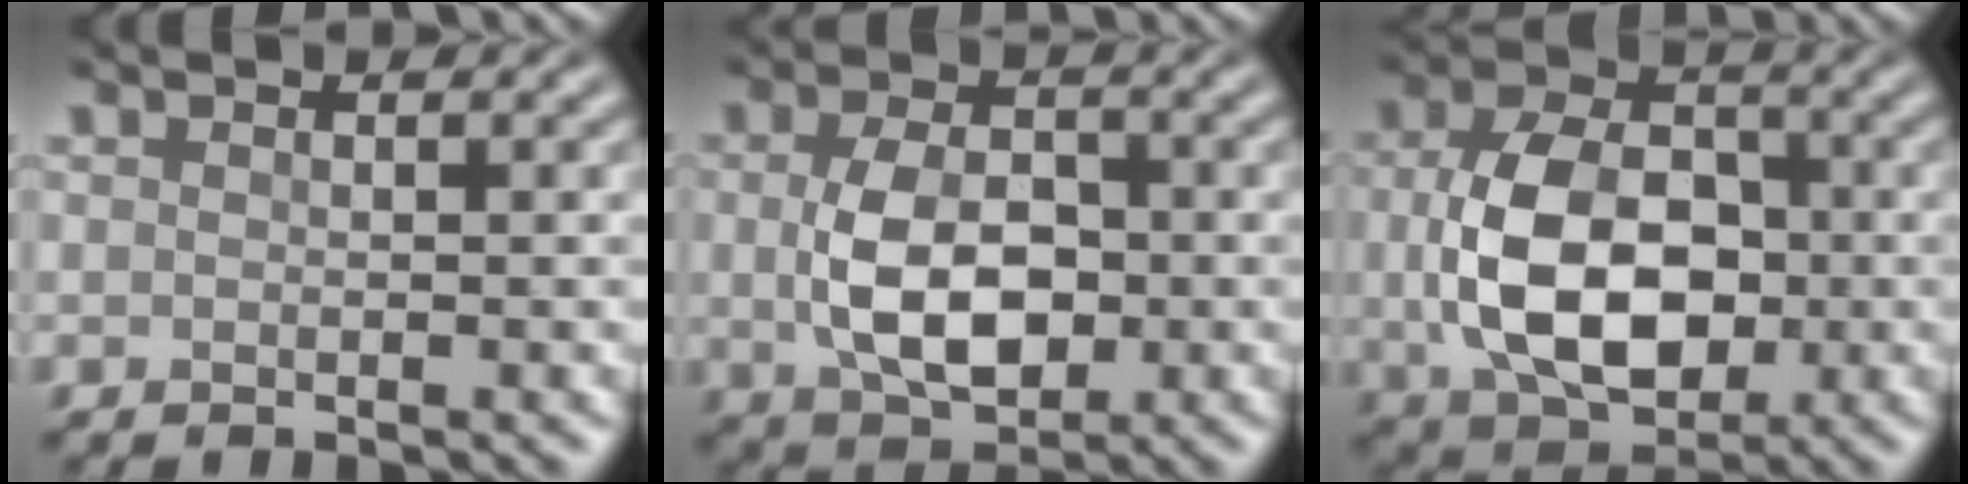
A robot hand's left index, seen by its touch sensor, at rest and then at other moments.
{"total": 6.2, "force": [-0.4, 3.9, 4.8], "torque": [-0.100, -0.008, -0.004]}
{"total": 9.6, "force": [-0.5, 6.5, 7.1], "torque": [-0.152, -0.010, -0.003]}